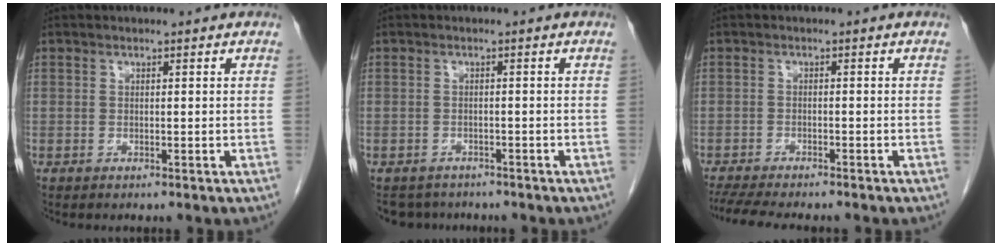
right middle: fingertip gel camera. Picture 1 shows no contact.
{"total": 4.6, "force": [-4.2, 2.0, 0.2], "torque": [0.003, -0.001, -0.059]}
{"total": 10.3, "force": [-9.0, 1.8, 4.8], "torque": [-0.075, -0.011, -0.133]}